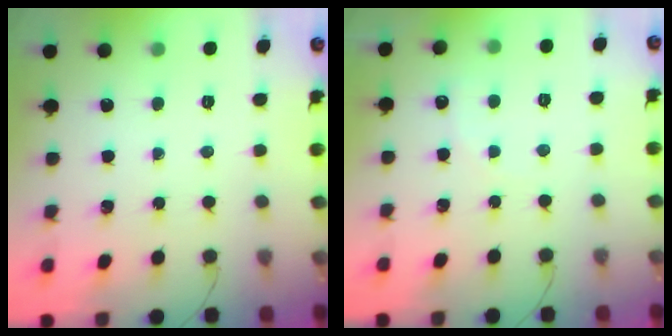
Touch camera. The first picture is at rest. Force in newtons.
{"total": 5.3, "press": 5.2, "slide": 1.0}